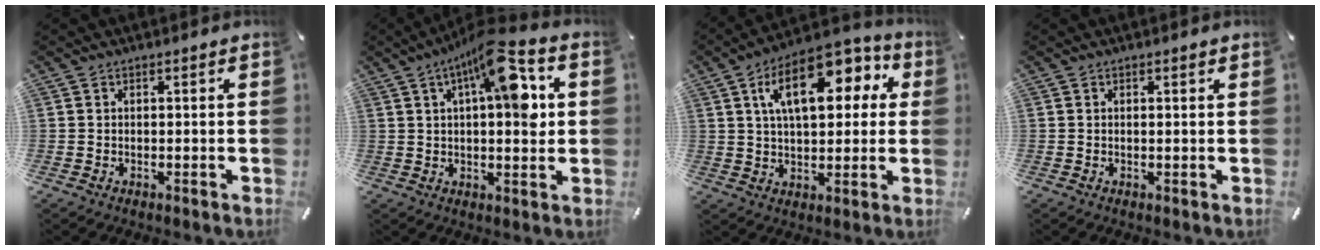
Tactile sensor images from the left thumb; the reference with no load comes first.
{"total": 15.1, "force": [5.4, 5.7, 12.9], "torque": [-0.185, -0.019, 0.086]}
{"total": 16.5, "force": [6.6, 8.7, 12.5], "torque": [-0.194, -0.010, 0.108]}
{"total": 0.6, "force": [0.3, 0.1, 0.5], "torque": [-0.011, 0.001, 0.005]}